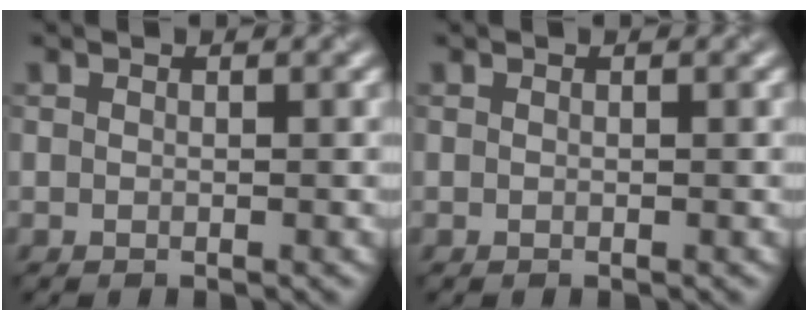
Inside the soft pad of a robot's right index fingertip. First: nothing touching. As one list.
[{"total": 0.0}]